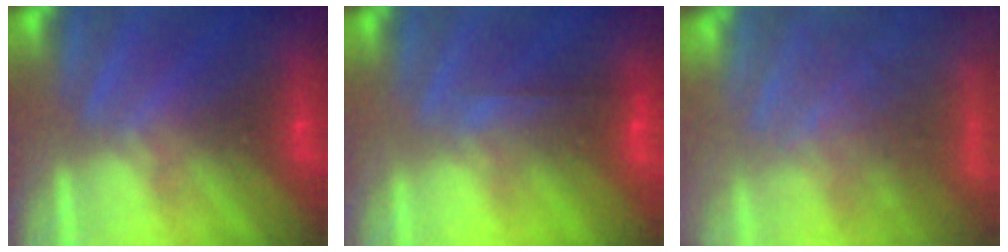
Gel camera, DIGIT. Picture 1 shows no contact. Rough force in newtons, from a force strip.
{"total": 2.6}
{"total": 8.9}